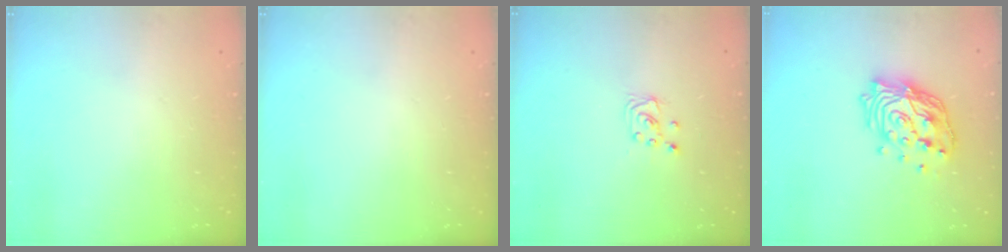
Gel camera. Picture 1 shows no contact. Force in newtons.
{"total": 0.0}
{"total": 2.0, "press": 2.0, "slide": 0.2}
{"total": 16.7, "press": 16.7, "slide": 1.5}